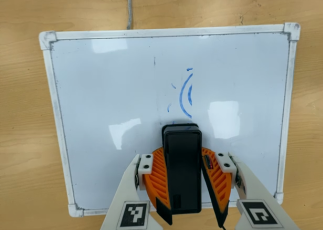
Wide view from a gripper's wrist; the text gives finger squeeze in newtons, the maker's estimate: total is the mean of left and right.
{"total": 8.1, "left": 8.3, "right": 7.9}